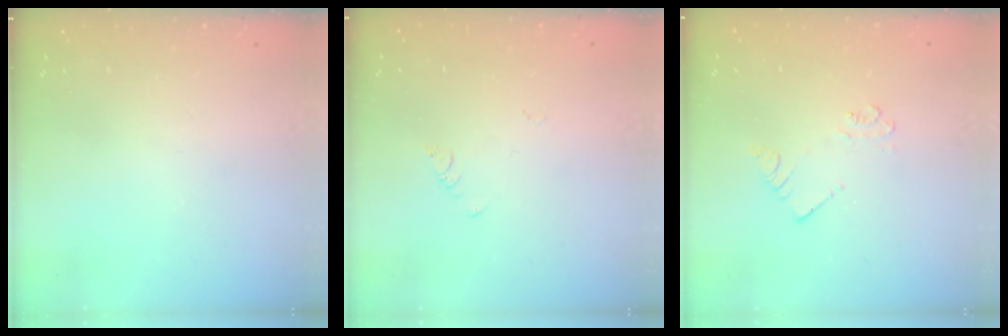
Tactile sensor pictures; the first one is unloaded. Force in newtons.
{"total": 1.9, "press": 1.9, "slide": 0.4}
{"total": 2.5, "press": 2.5, "slide": 0.2}